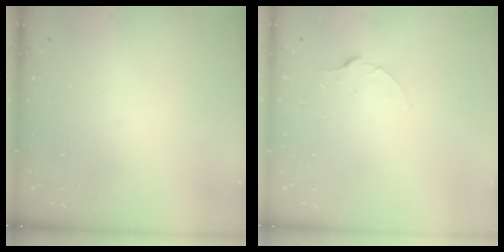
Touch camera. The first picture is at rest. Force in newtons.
{"total": 5.2, "press": 5.2, "slide": 0.5}